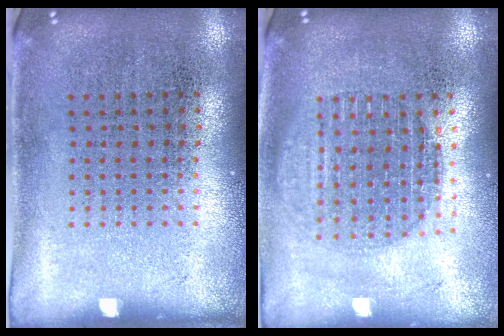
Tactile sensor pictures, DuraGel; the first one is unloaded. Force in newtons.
{"total": 1.7, "press": 1.5, "slide": 0.9}